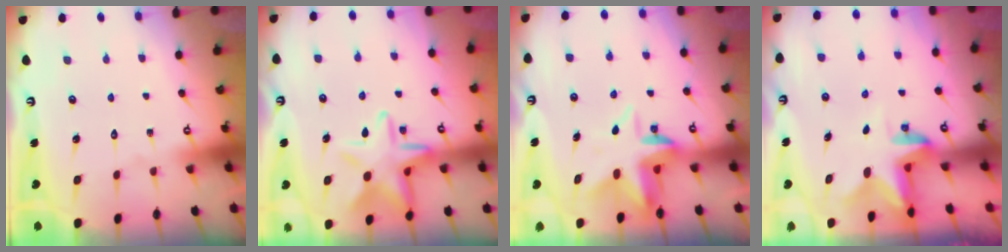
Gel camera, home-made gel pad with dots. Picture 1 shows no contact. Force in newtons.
{"total": 12.8, "press": 12.7, "slide": 1.1}
{"total": 5.8, "press": 5.7, "slide": 1.0}
{"total": 2.5, "press": 2.5, "slide": 0.4}